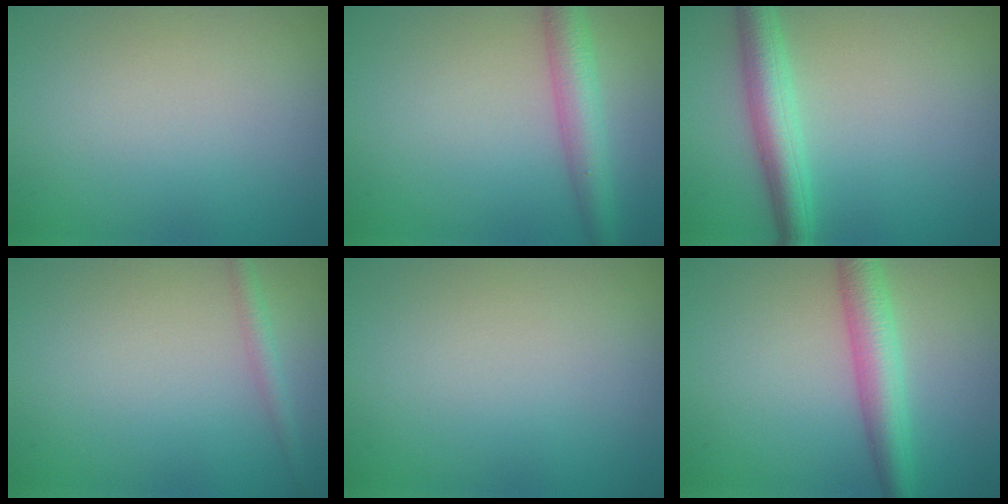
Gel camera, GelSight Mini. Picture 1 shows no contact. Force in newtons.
{"total": 4.0, "press": 4.0, "slide": 0.1}
{"total": 4.3, "press": 4.3, "slide": 0.1}
{"total": 1.5, "press": 1.5, "slide": 0.0}
{"total": 0.0}
{"total": 4.5, "press": 4.5, "slide": 0.1}